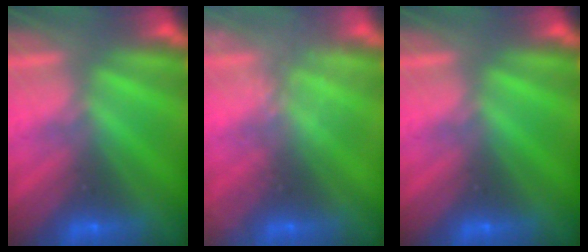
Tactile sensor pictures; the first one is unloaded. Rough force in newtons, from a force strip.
{"total": 2.2}
{"total": 0.0}